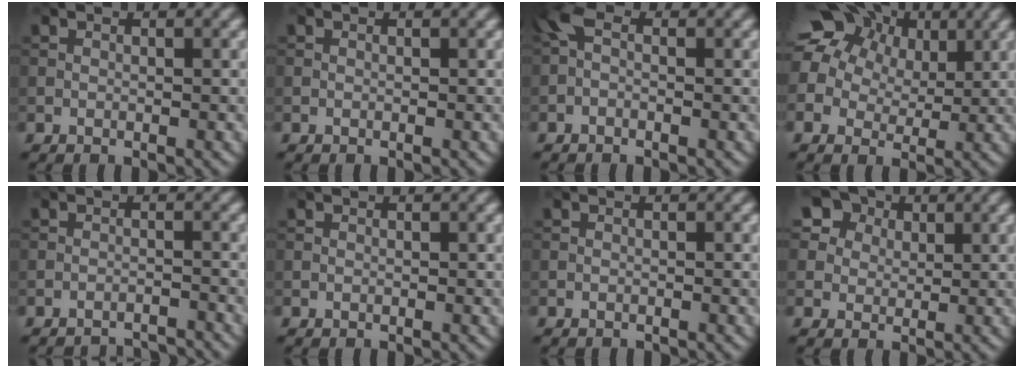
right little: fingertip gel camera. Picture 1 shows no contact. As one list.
[{"total": 0.0}, {"total": 2.3, "force": [-0.5, 1.2, 1.9], "torque": [-0.047, 0.007, -0.018]}, {"total": 14.1, "force": [6.7, 10.2, 7.0], "torque": [-0.162, 0.042, 0.120]}, {"total": 4.5, "force": [-4.4, 0.2, 0.5], "torque": [-0.005, 0.002, -0.060]}, {"total": 0.0}, {"total": 0.9, "force": [-0.9, -0.1, -0.2], "torque": [0.005, -0.005, -0.015]}, {"total": 7.1, "force": [3.9, 5.2, 2.8], "torque": [-0.067, 0.014, 0.056]}]